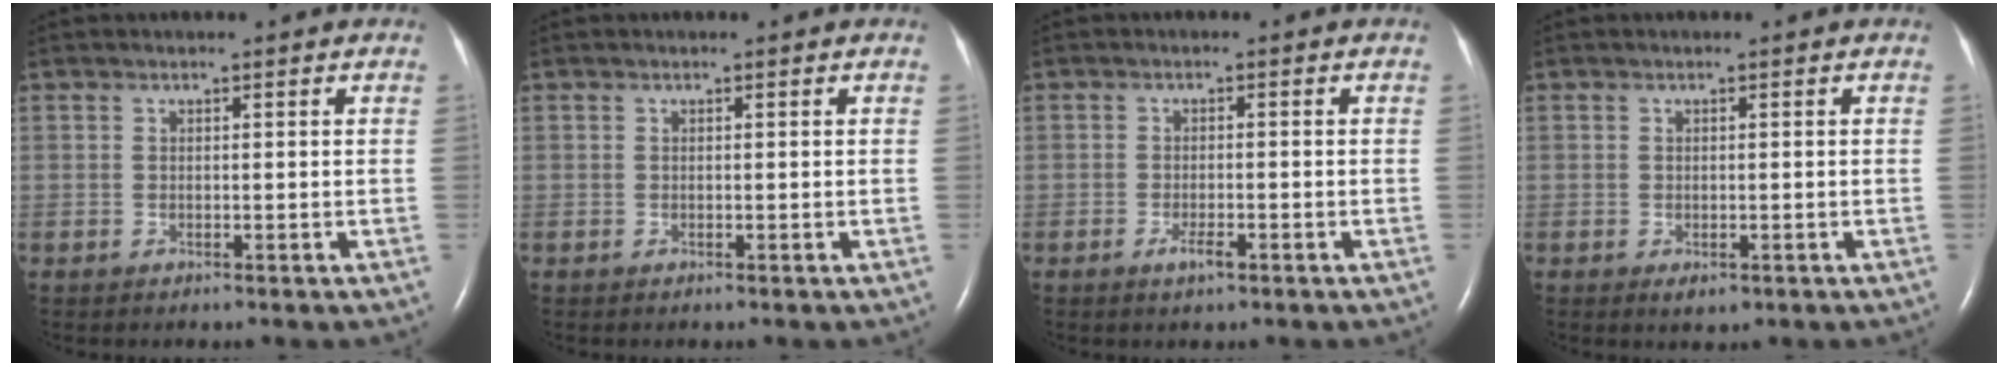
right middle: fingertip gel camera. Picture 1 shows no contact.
{"total": 0.0}
{"total": 2.2, "force": [-1.2, 0.6, 1.7], "torque": [-0.034, -0.001, -0.021]}
{"total": 1.4, "force": [-0.6, 0.8, 1.0], "torque": [-0.015, -0.002, -0.002]}